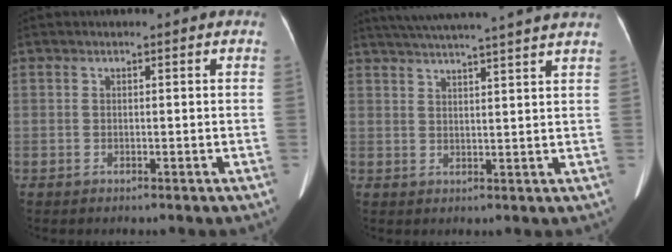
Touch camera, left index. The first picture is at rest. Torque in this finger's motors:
{"motor_torque": [0.15, -0.76, -0.03, 0.04]}